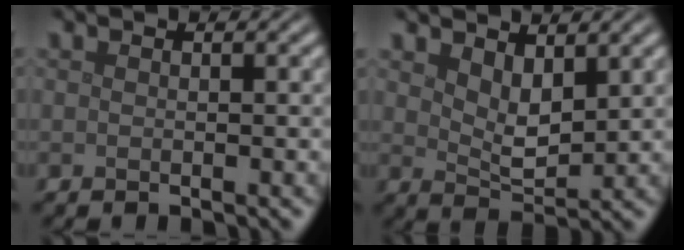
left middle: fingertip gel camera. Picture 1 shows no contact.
{"total": 3.2, "force": [1.9, 1.4, 2.2], "torque": [-0.045, -0.010, 0.037]}